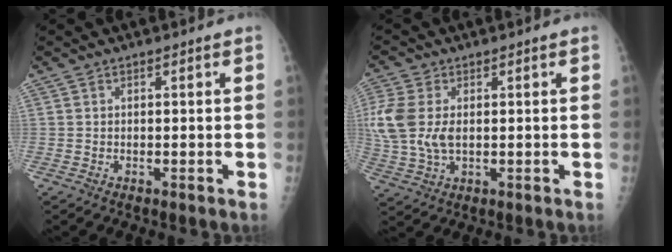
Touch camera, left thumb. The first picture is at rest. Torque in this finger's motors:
{"motor_torque": [-0.09, 0.99, 1.28, -0.26, 0.43]}